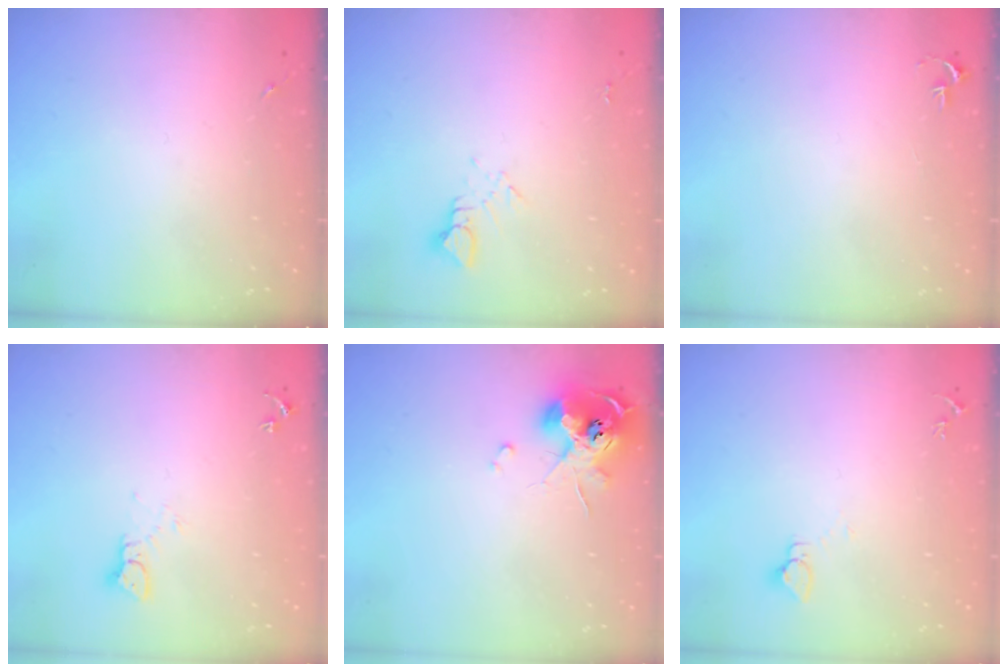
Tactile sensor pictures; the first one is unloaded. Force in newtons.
{"total": 3.8, "press": 3.8, "slide": 0.4}
{"total": 2.7, "press": 2.7, "slide": 0.3}
{"total": 3.7, "press": 3.7, "slide": 0.3}
{"total": 13.1, "press": 13.0, "slide": 1.8}
{"total": 2.7, "press": 2.7, "slide": 0.1}